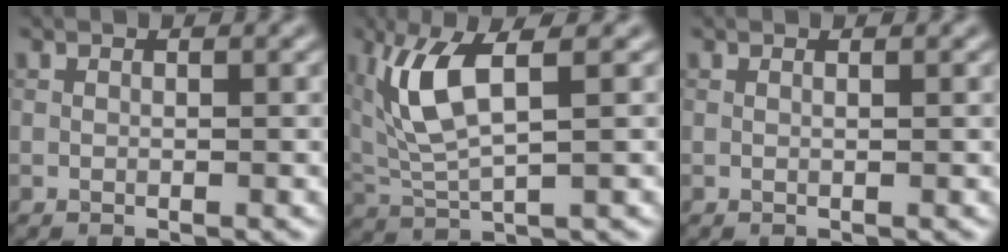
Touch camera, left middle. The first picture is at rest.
{"total": 5.9, "force": [2.0, 1.7, 5.3], "torque": [-0.129, 0.001, 0.043]}
{"total": 0.0}